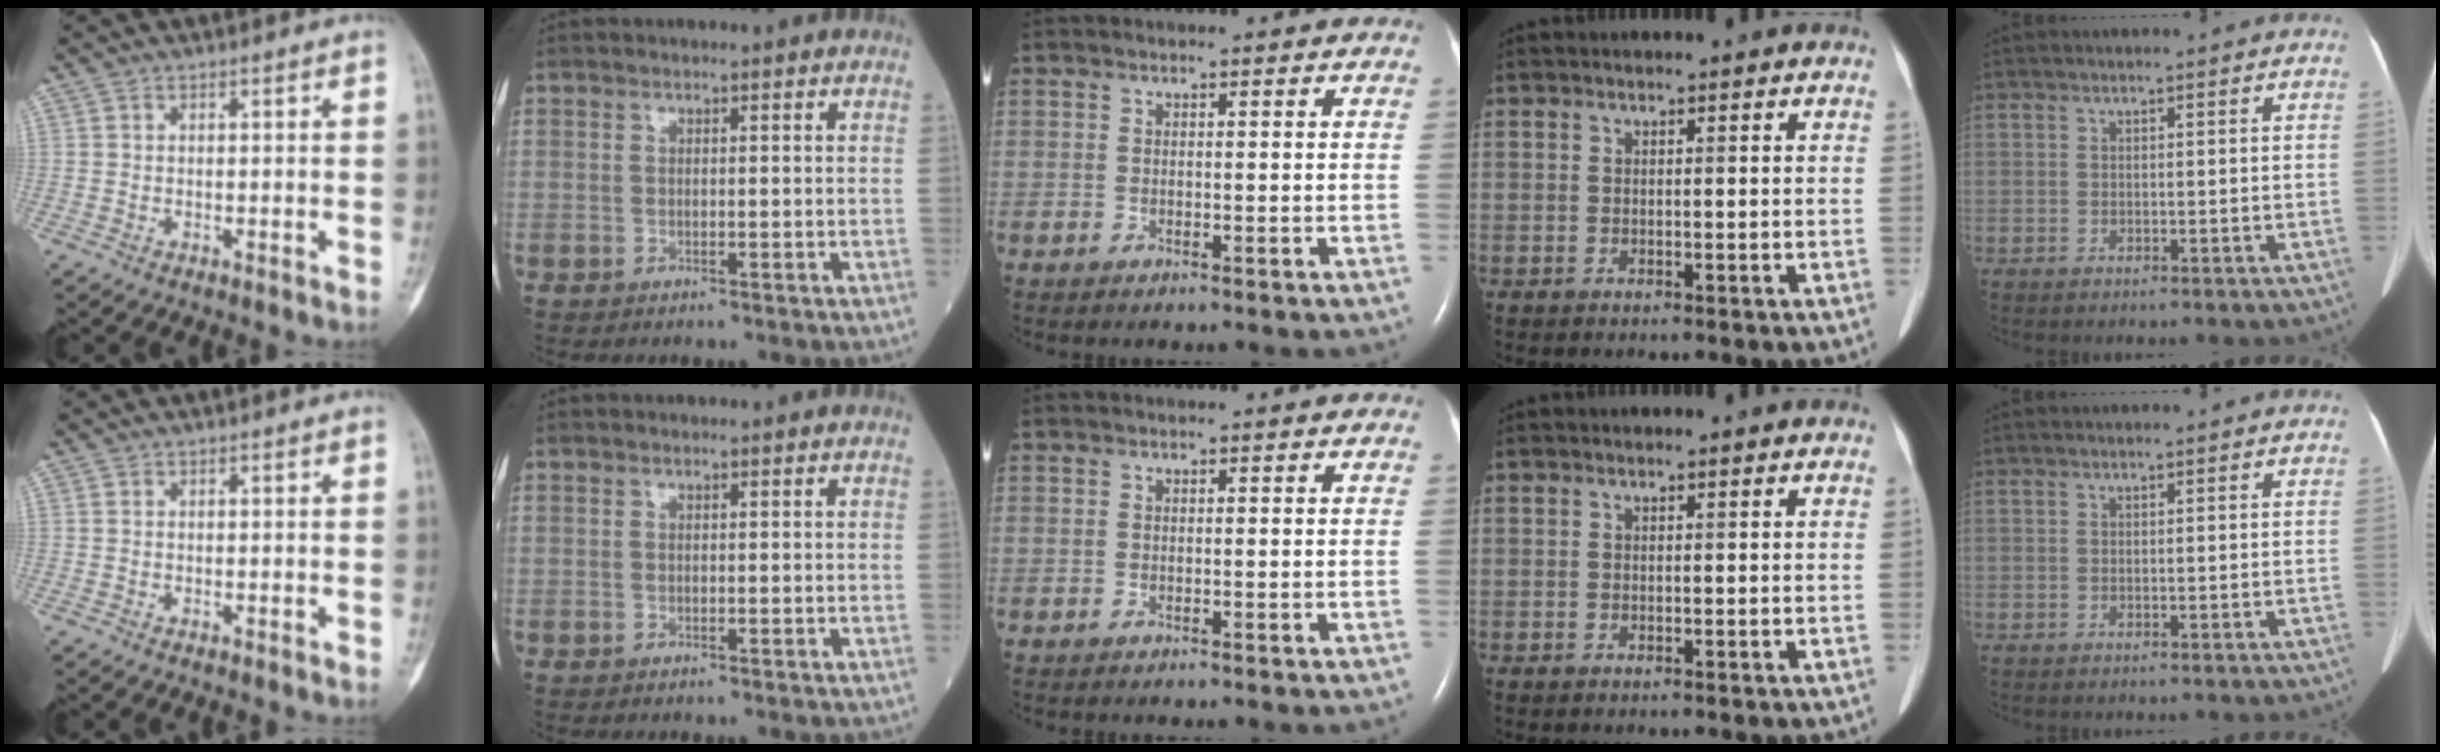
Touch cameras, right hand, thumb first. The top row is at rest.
{}